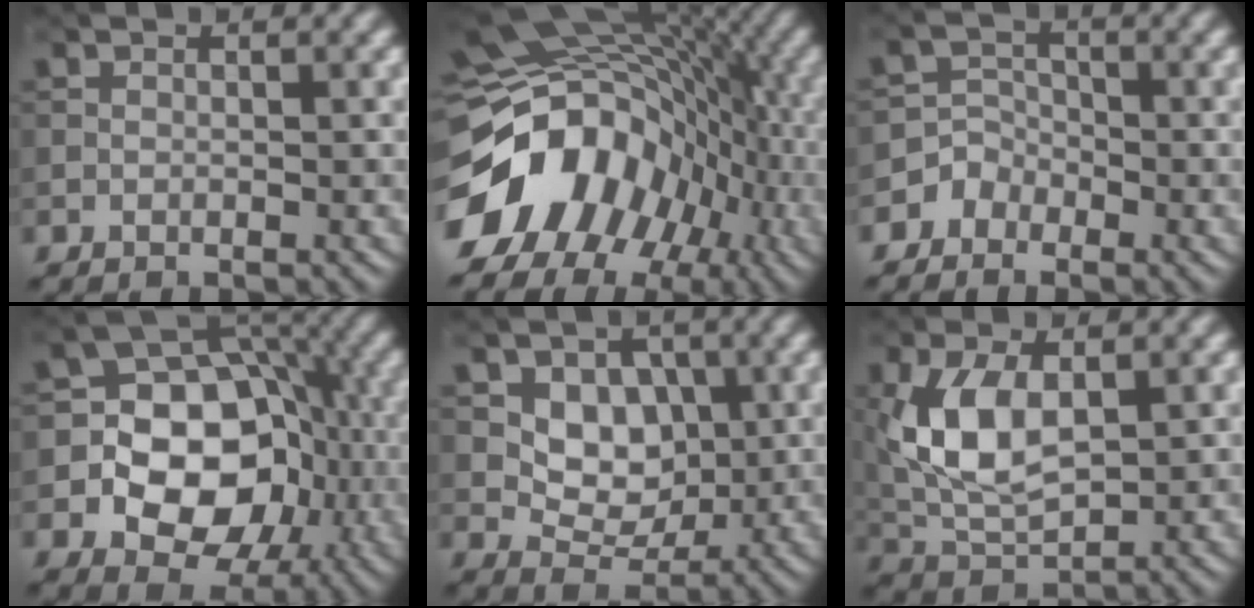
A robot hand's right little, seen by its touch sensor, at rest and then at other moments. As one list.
[{"total": 14.1, "force": [-4.9, 10.6, 7.9], "torque": [-0.133, -0.007, -0.093]}, {"total": 3.0, "force": [-2.1, 2.1, -0.1], "torque": [0.032, 0.009, -0.051]}, {"total": 11.7, "force": [-2.6, 9.0, 7.0], "torque": [-0.077, 0.006, -0.074]}, {"total": 4.3, "force": [0.4, 3.3, 2.7], "torque": [-0.042, -0.009, 0.002]}, {"total": 6.6, "force": [0.6, 3.8, 5.4], "torque": [-0.124, 0.004, 0.014]}]